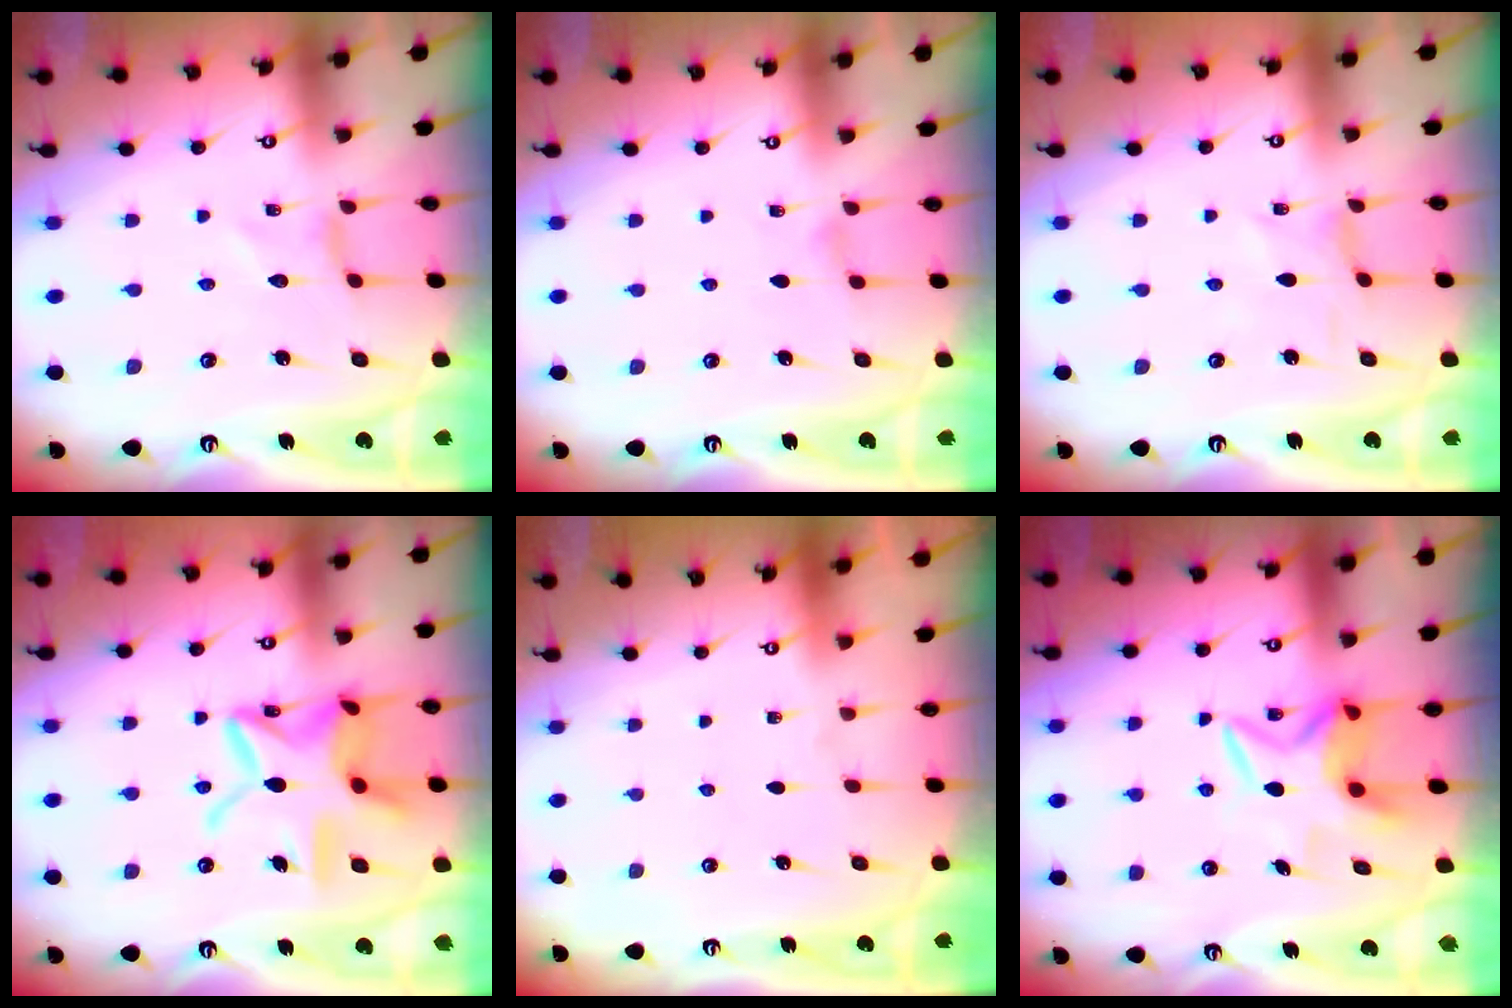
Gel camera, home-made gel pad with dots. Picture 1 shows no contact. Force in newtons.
{"total": 1.8, "press": 1.8, "slide": 0.3}
{"total": 0.6, "press": 0.6, "slide": 0.1}
{"total": 17.9, "press": 17.8, "slide": 1.7}
{"total": 0.0}
{"total": 7.0, "press": 7.0, "slide": 0.6}